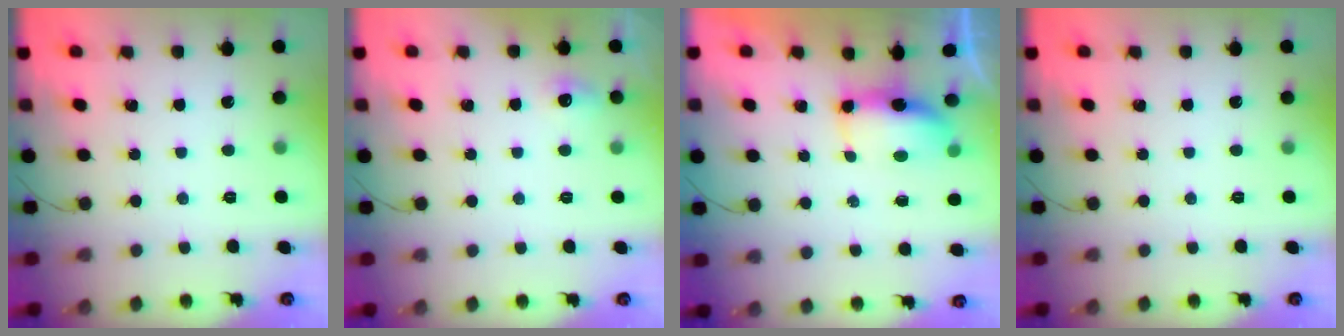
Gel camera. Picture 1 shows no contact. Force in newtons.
{"total": 12.3, "press": 5.1, "slide": 11.2}
{"total": 8.6, "press": 7.1, "slide": 4.9}
{"total": 0.0}